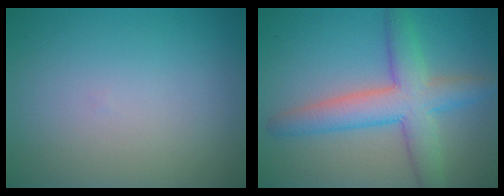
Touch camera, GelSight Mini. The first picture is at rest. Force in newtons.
{"total": 6.3, "press": 6.2, "slide": 0.4}